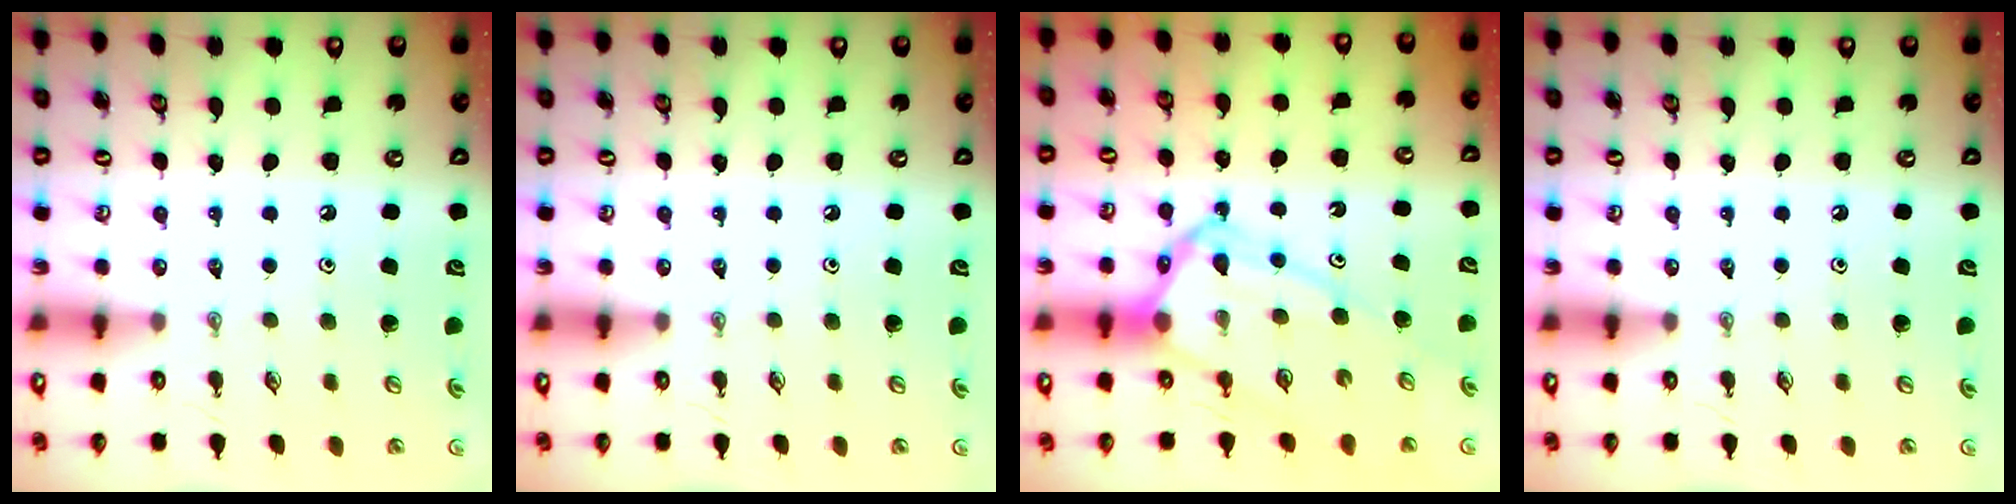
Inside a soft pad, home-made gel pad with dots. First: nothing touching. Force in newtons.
{"total": 0.0}
{"total": 14.0, "press": 14.0, "slide": 1.5}
{"total": 0.0}